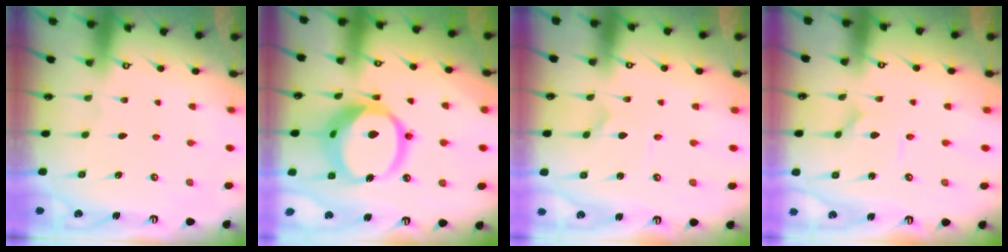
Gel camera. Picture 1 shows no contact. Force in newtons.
{"total": 18.5, "press": 18.3, "slide": 2.2}
{"total": 0.0}
{"total": 2.9, "press": 2.9, "slide": 0.1}